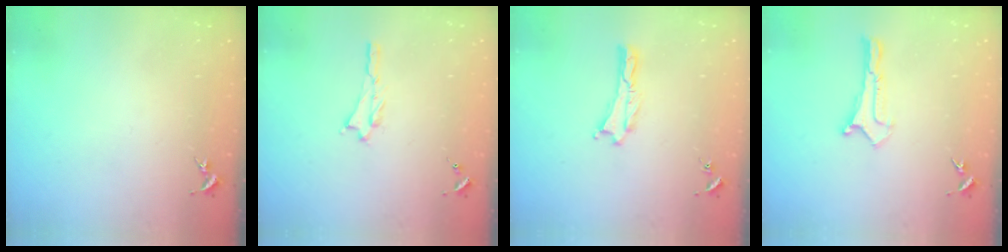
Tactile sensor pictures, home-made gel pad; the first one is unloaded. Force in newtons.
{"total": 0.7, "press": 0.7, "slide": 0.1}
{"total": 0.0}
{"total": 0.0}